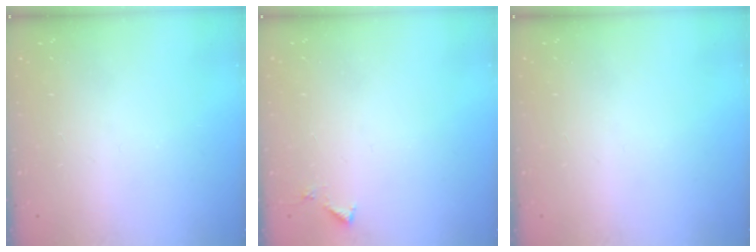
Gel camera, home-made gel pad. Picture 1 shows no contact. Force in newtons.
{"total": 3.2, "press": 3.2, "slide": 0.2}
{"total": 0.0}